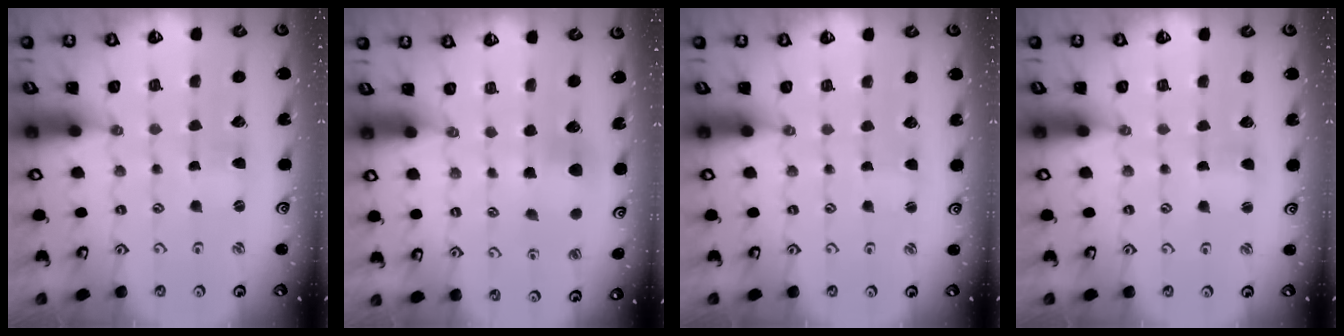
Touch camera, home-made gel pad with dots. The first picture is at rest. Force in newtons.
{"total": 6.1, "press": 6.1, "slide": 0.4}
{"total": 0.0}
{"total": 1.5, "press": 1.5, "slide": 0.1}